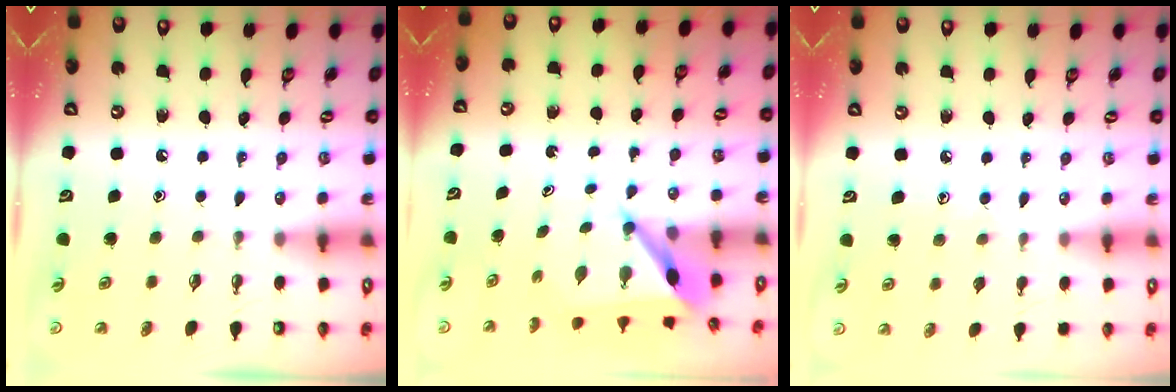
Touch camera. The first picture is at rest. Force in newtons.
{"total": 6.0, "press": 6.0, "slide": 0.4}
{"total": 5.0, "press": 5.0, "slide": 0.4}